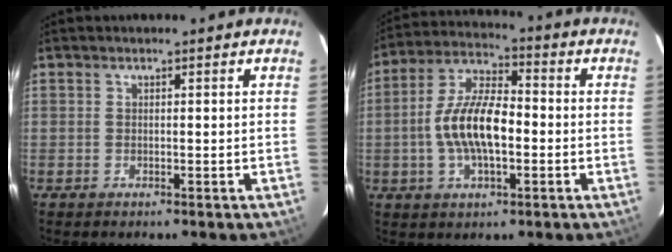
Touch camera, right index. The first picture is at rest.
{"total": 12.2, "force": [-2.0, 5.1, 10.9], "torque": [-0.221, 0.010, -0.038]}